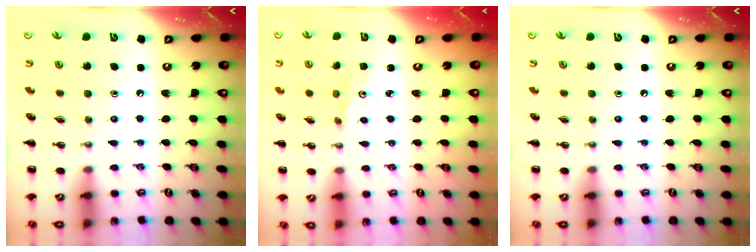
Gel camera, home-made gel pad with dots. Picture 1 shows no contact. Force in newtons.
{"total": 2.6, "press": 2.4, "slide": 0.9}
{"total": 0.0}